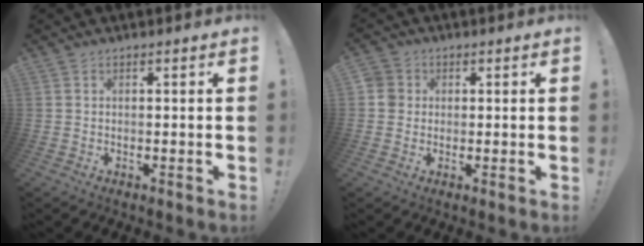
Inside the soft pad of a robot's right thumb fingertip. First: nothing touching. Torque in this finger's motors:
{"motor_torque": [0.48, 0.38, 0.20, -0.12, -0.03]}